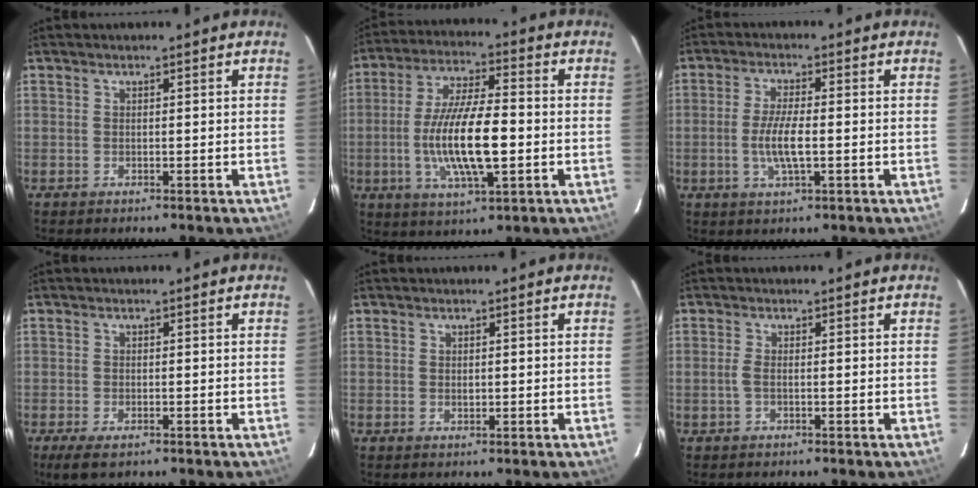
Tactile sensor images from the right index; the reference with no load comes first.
{"total": 14.7, "force": [-2.6, 3.9, 13.9], "torque": [-0.271, -0.010, -0.045]}
{"total": 6.0, "force": [-1.1, 1.4, 5.7], "torque": [-0.114, -0.006, -0.021]}
{"total": 4.2, "force": [-2.6, 1.5, 2.9], "torque": [-0.064, -0.015, -0.045]}
{"total": 0.9, "force": [0.1, 0.8, 0.4], "torque": [-0.005, 0.000, 0.004]}
{"total": 1.5, "force": [-0.3, 0.3, 1.4], "torque": [-0.031, 0.000, -0.008]}